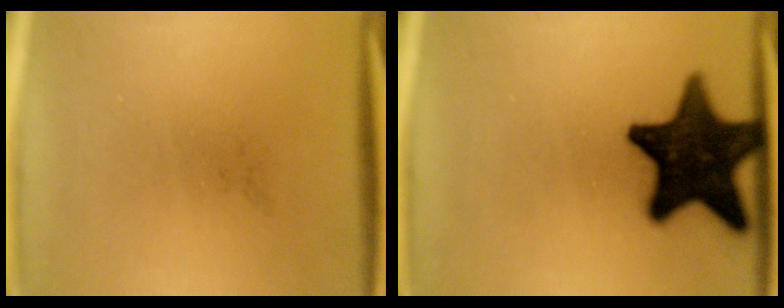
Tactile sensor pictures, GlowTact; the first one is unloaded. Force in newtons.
{"total": 18.0}